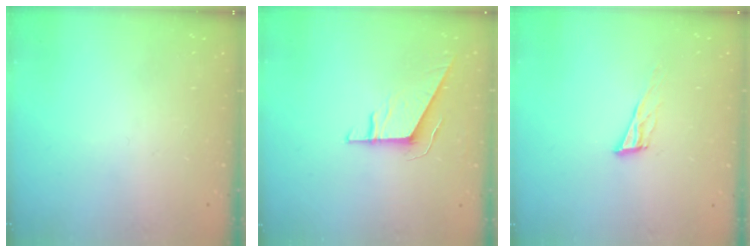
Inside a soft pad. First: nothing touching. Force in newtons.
{"total": 8.0, "press": 7.9, "slide": 0.3}
{"total": 9.2, "press": 8.7, "slide": 3.0}